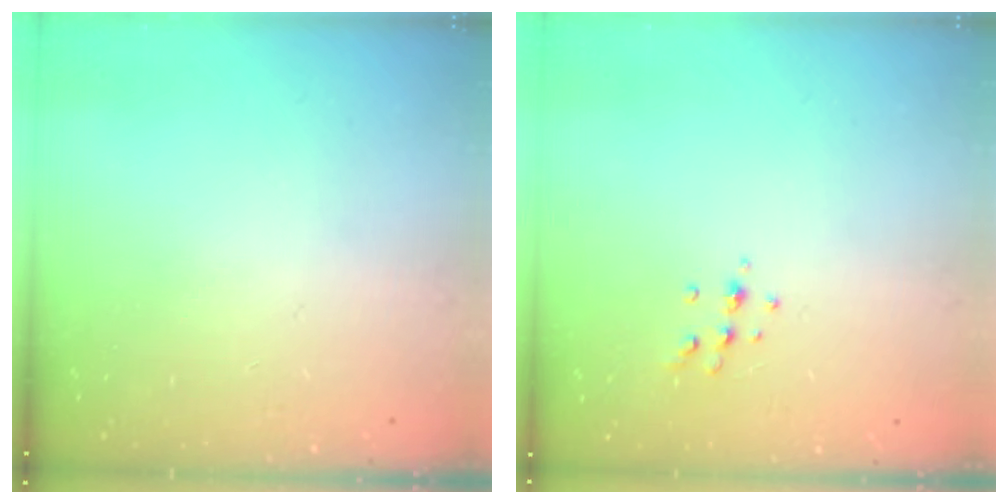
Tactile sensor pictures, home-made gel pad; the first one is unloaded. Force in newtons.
{"total": 5.1, "press": 4.9, "slide": 1.1}